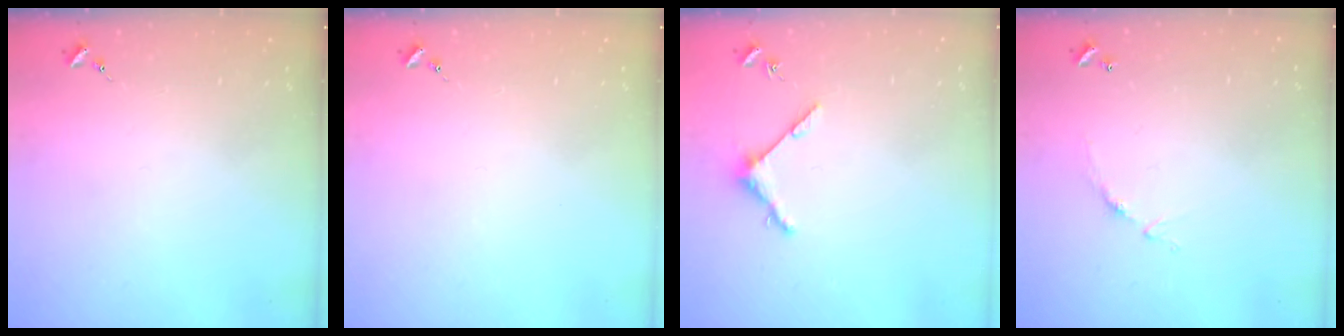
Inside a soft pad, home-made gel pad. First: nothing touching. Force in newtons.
{"total": 0.0}
{"total": 4.8, "press": 4.8, "slide": 0.6}
{"total": 5.1, "press": 5.1, "slide": 0.4}